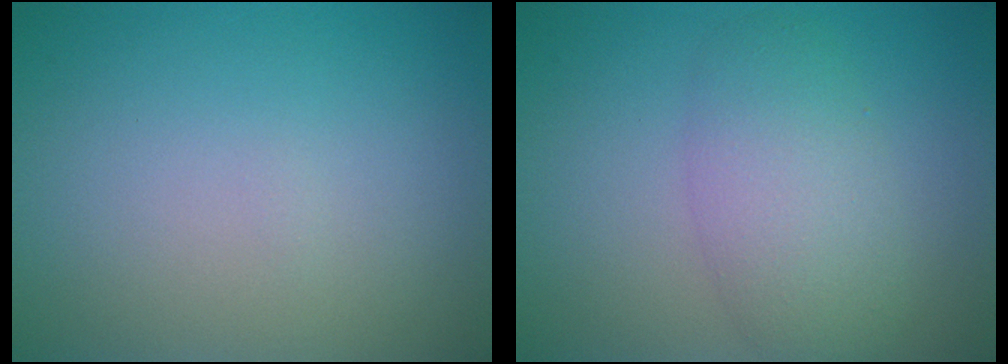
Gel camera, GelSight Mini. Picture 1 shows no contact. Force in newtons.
{"total": 4.3, "press": 4.3, "slide": 0.1}